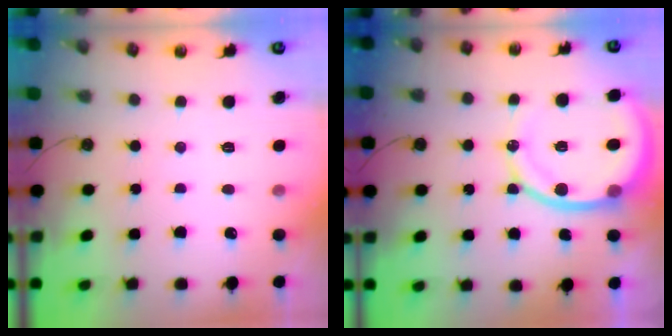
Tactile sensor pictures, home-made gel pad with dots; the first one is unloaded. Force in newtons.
{"total": 12.9, "press": 12.8, "slide": 1.7}